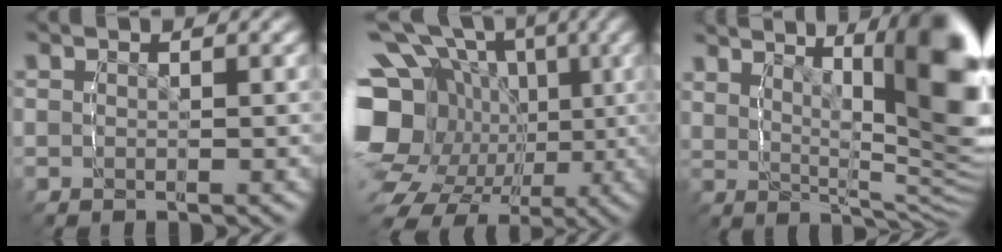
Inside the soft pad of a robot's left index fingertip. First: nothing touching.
{"total": 16.7, "force": [-0.6, 14.5, 8.2], "torque": [-0.164, -0.057, -0.010]}
{"total": 13.1, "force": [4.0, 5.4, 11.2], "torque": [-0.123, 0.006, 0.060]}